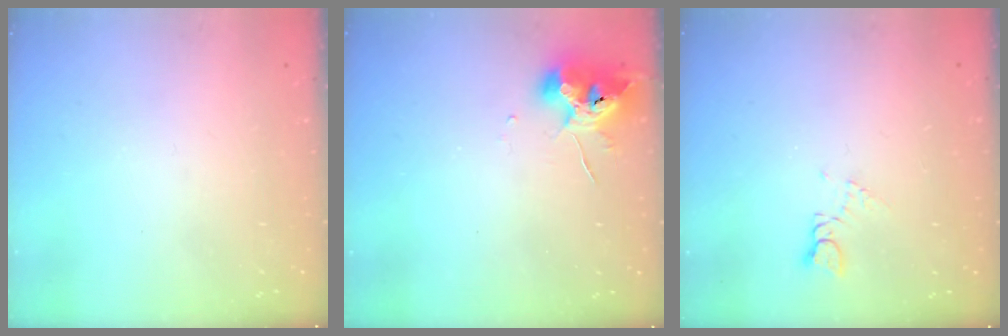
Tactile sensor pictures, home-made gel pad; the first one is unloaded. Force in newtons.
{"total": 9.7, "press": 9.6, "slide": 1.2}
{"total": 1.7, "press": 1.6, "slide": 0.3}